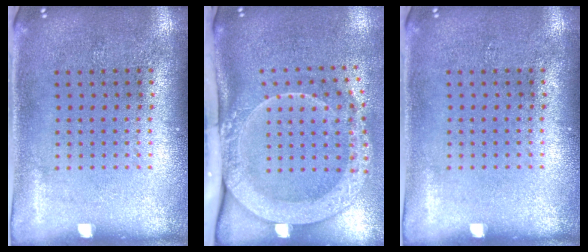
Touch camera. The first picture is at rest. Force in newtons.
{"total": 3.0, "press": 2.1, "slide": 2.1}
{"total": 0.0}